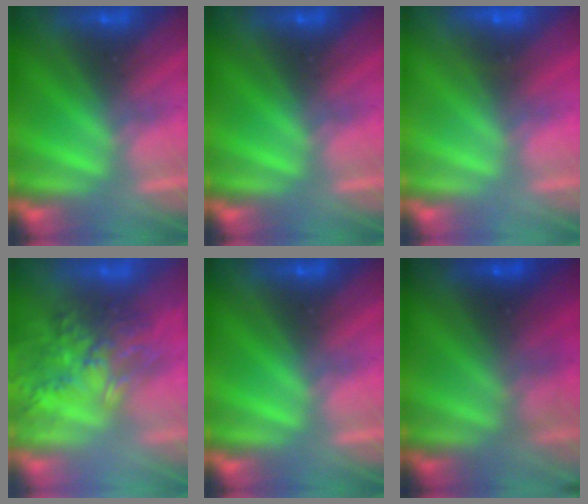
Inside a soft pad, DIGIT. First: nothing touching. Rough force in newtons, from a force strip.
{"total": 0.0}
{"total": 1.8}
{"total": 9.4}
{"total": 0.0}
{"total": 2.8}